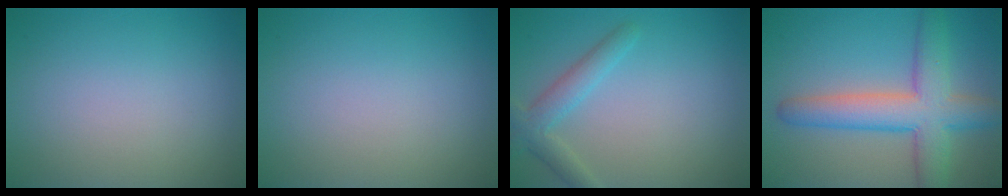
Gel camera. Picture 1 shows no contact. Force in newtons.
{"total": 0.0}
{"total": 2.8, "press": 2.8, "slide": 0.0}
{"total": 7.4, "press": 7.4, "slide": 0.2}